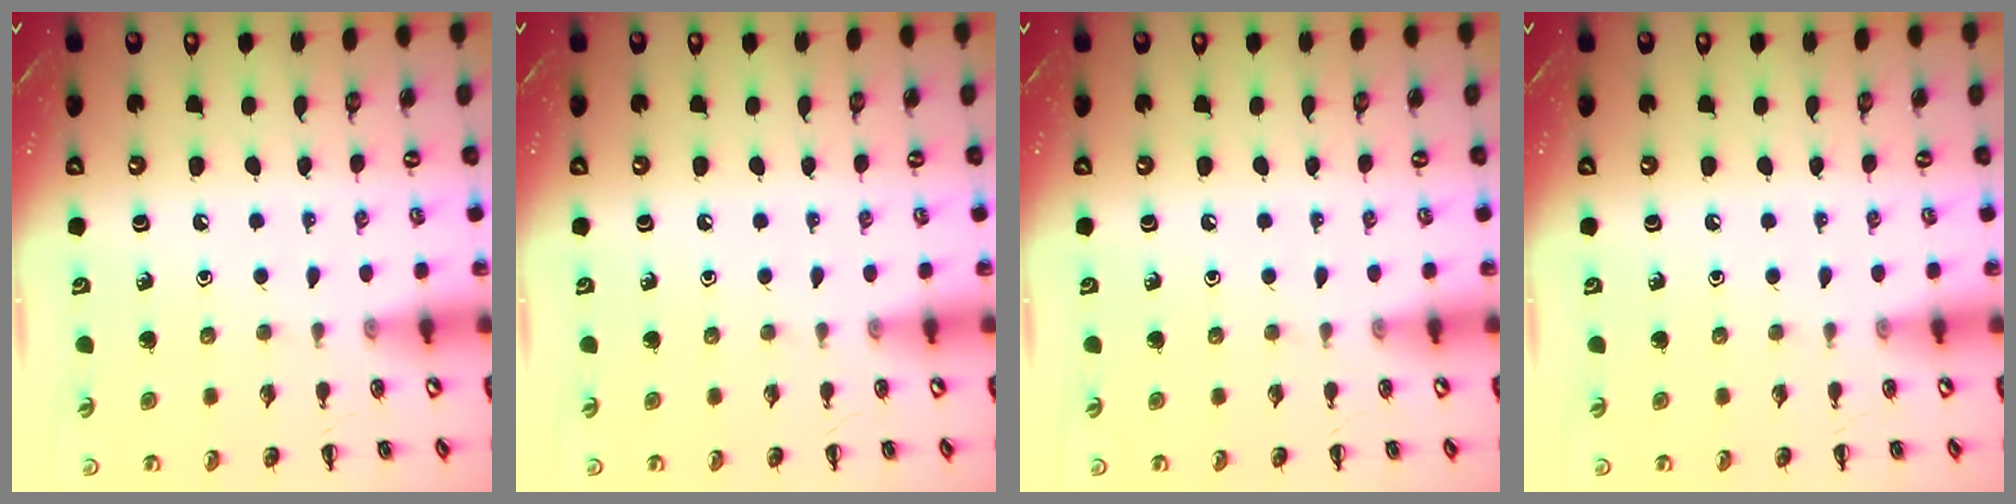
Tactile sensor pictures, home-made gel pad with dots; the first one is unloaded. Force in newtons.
{"total": 0.0}
{"total": 0.0}
{"total": 0.0}